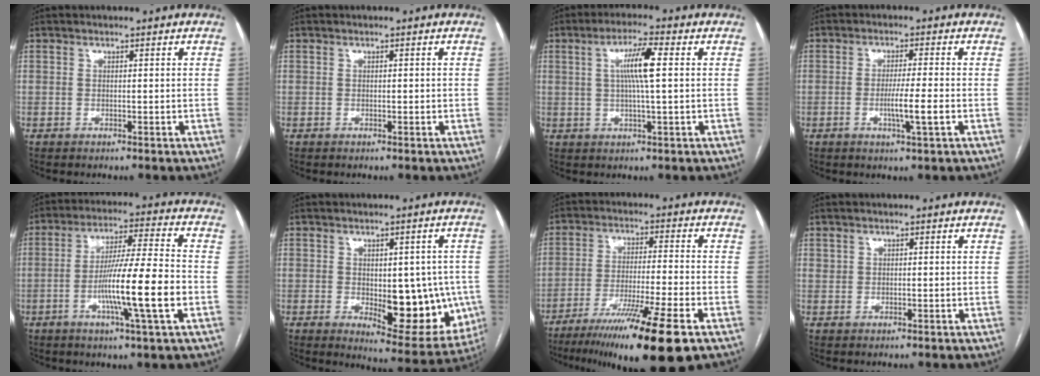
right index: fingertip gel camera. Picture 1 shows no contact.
{"total": 0.6, "force": [0.0, 0.2, 0.6], "torque": [-0.011, 0.002, 0.002]}
{"total": 6.6, "force": [1.2, 0.2, 6.5], "torque": [-0.119, 0.005, 0.021]}
{"total": 3.8, "force": [-0.9, 0.0, 3.6], "torque": [-0.062, -0.005, -0.016]}
{"total": 13.1, "force": [-3.6, -0.5, 12.6], "torque": [-0.220, -0.005, -0.068]}
{"total": 13.9, "force": [-1.9, 6.1, 12.4], "torque": [-0.144, -0.002, -0.005]}
{"total": 17.1, "force": [-11.1, -0.2, 13.0], "torque": [-0.188, -0.046, -0.183]}
{"total": 0.8, "force": [0.5, 0.7, 0.1], "torque": [0.008, 0.000, 0.005]}